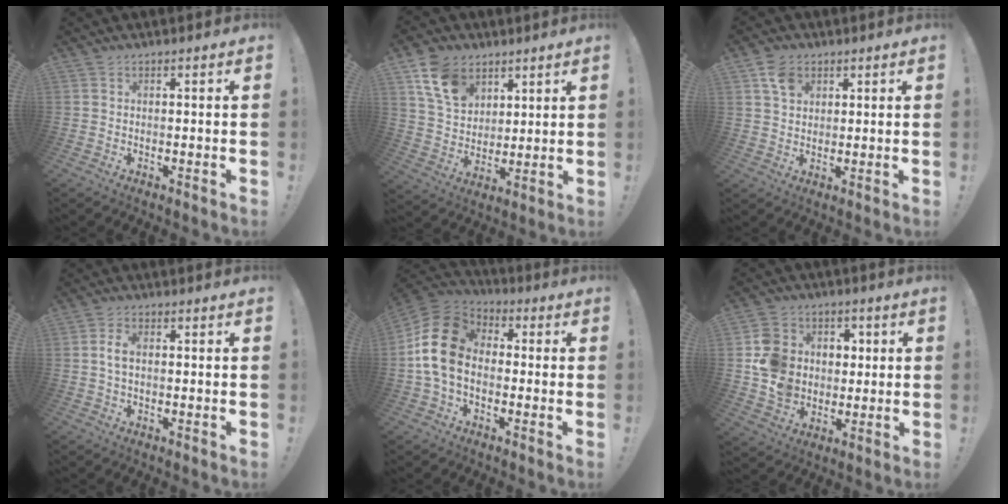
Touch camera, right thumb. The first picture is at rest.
{"total": 13.1, "force": [7.3, 8.9, 6.1], "torque": [-0.109, -0.027, 0.147]}
{"total": 6.0, "force": [3.1, 4.4, 2.6], "torque": [-0.042, -0.005, 0.059]}
{"total": 3.7, "force": [0.4, 2.0, 3.1], "torque": [-0.058, 0.002, 0.004]}
{"total": 16.4, "force": [-0.2, 11.8, 11.3], "torque": [-0.204, 0.022, 0.004]}
{"total": 14.1, "force": [0.1, 13.0, 5.4], "torque": [-0.077, 0.007, 0.013]}